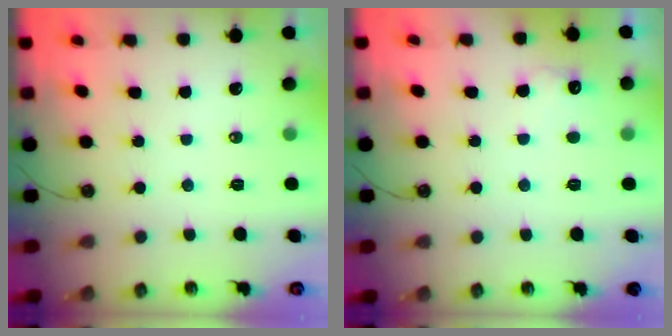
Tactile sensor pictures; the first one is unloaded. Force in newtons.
{"total": 4.7, "press": 4.5, "slide": 1.3}